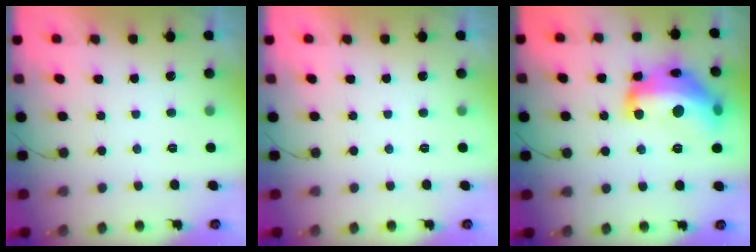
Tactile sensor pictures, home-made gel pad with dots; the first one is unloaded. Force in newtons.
{"total": 0.0}
{"total": 22.0, "press": 22.0, "slide": 1.3}